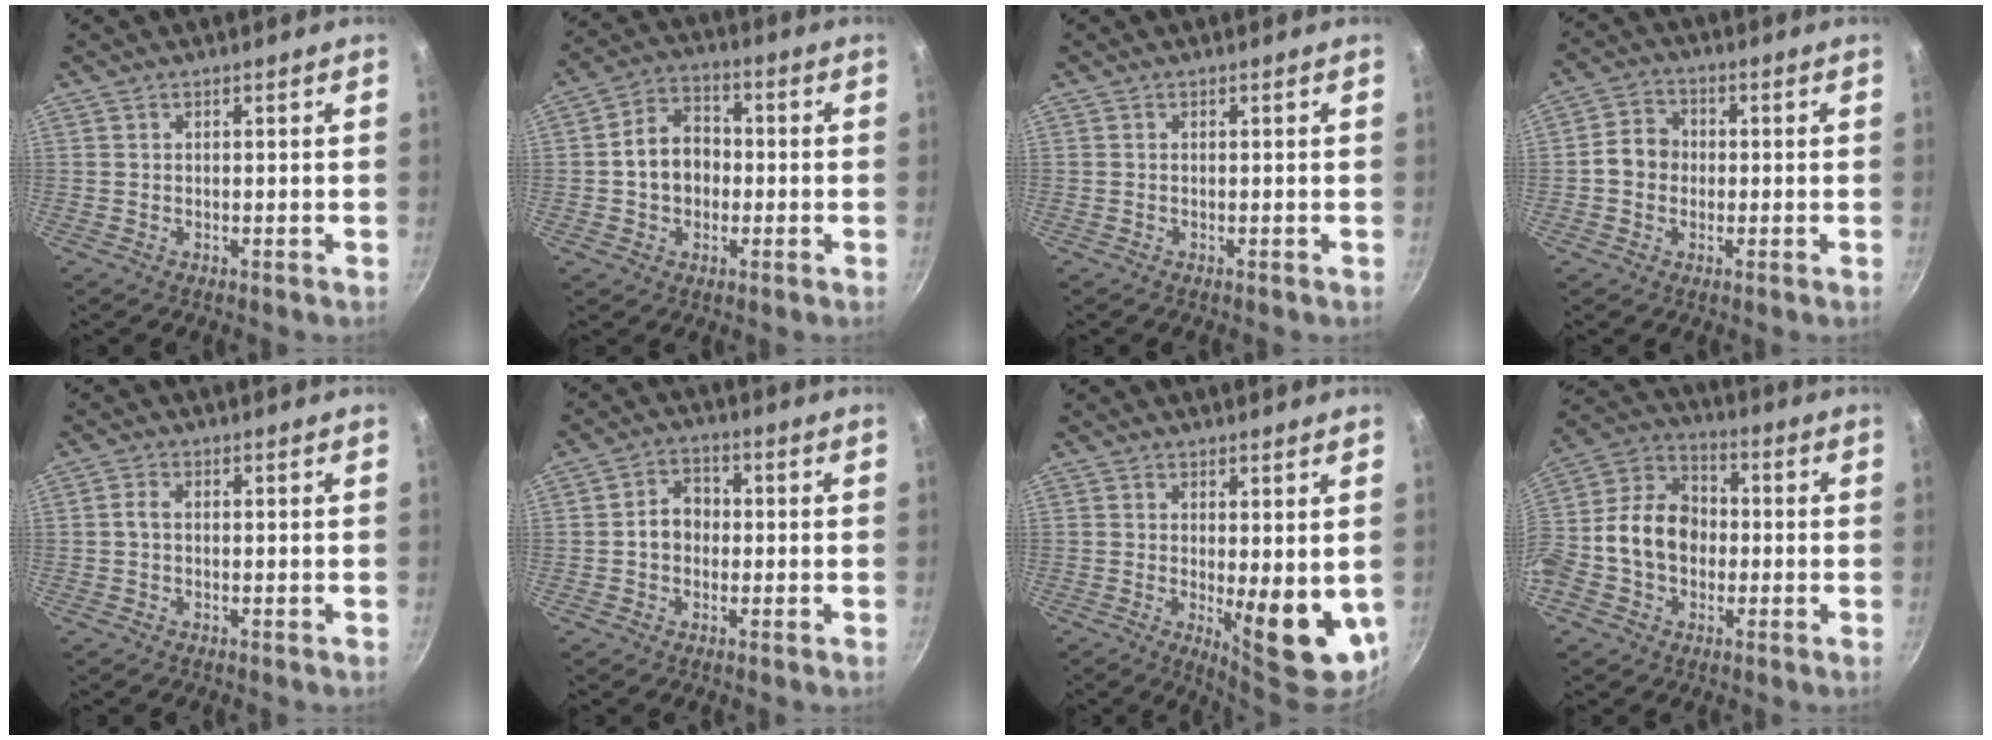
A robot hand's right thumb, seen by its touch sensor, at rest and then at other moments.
{"total": 9.4, "force": [-0.7, 7.3, 5.9], "torque": [-0.070, 0.024, -0.021]}
{"total": 0.0}
{"total": 5.9, "force": [-0.4, 5.1, 2.8], "torque": [-0.022, 0.016, -0.021]}
{"total": 1.7, "force": [-0.2, 1.1, 1.3], "torque": [-0.026, 0.009, -0.005]}
{"total": 5.5, "force": [-0.4, 4.5, 3.2], "torque": [-0.022, 0.018, -0.014]}
{"total": 11.4, "force": [-0.8, 4.0, 10.7], "torque": [-0.115, -0.016, 0.003]}
{"total": 16.7, "force": [-1.6, 12.8, 10.7], "torque": [-0.169, 0.049, -0.046]}